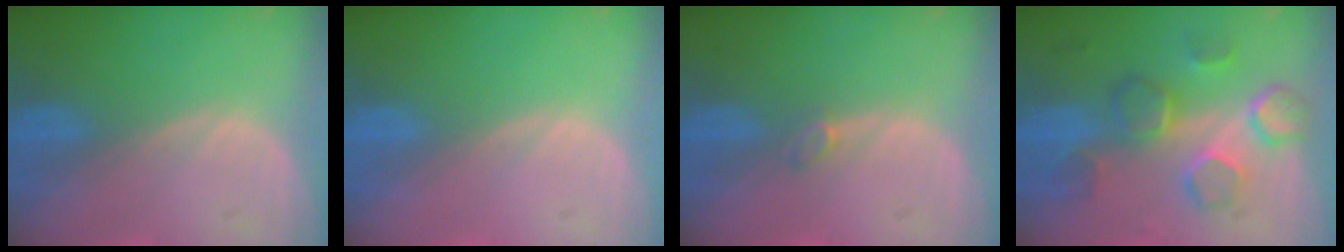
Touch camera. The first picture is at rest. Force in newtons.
{"total": 0.0}
{"total": 1.2, "press": 1.2, "slide": 0.4}
{"total": 8.6, "press": 8.0, "slide": 3.0}